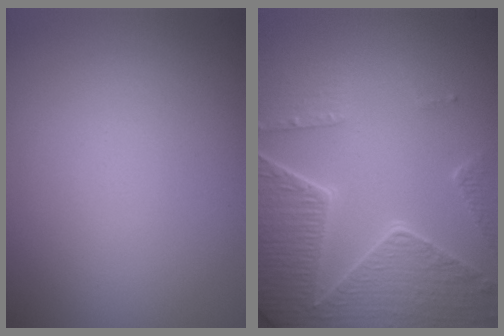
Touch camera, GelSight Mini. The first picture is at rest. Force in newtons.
{"total": 8.4, "press": 6.1, "slide": 5.8}